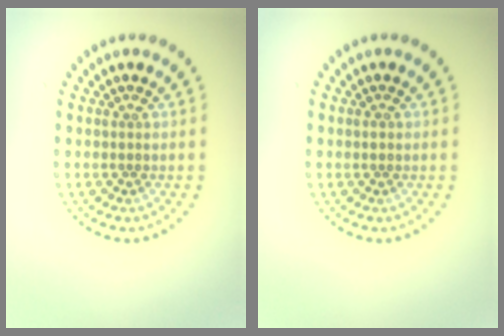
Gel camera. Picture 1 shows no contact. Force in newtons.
{"total": 0.7, "press": 0.7, "slide": 0.1}